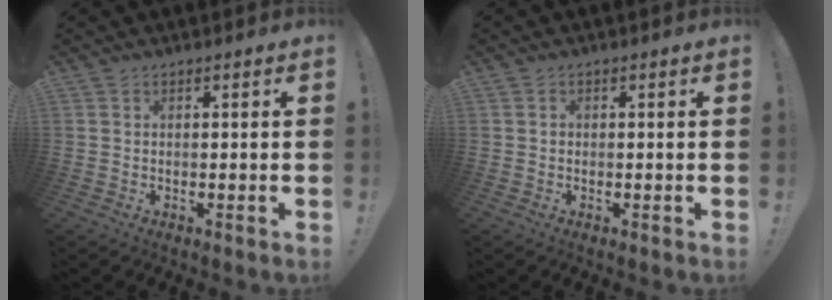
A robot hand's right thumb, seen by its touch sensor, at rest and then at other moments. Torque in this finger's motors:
{"motor_torque": [-0.08, 0.04, 0.14, -0.09, -0.03]}